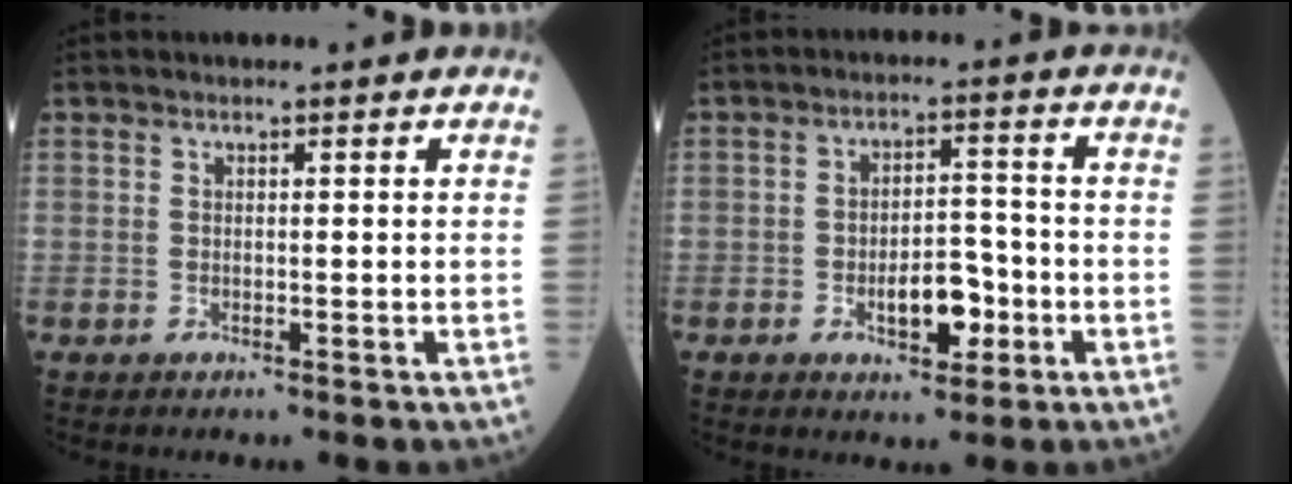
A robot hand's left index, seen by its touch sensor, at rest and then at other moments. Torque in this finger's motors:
{"motor_torque": [0.13, 0.09, 0.19, 0.03]}